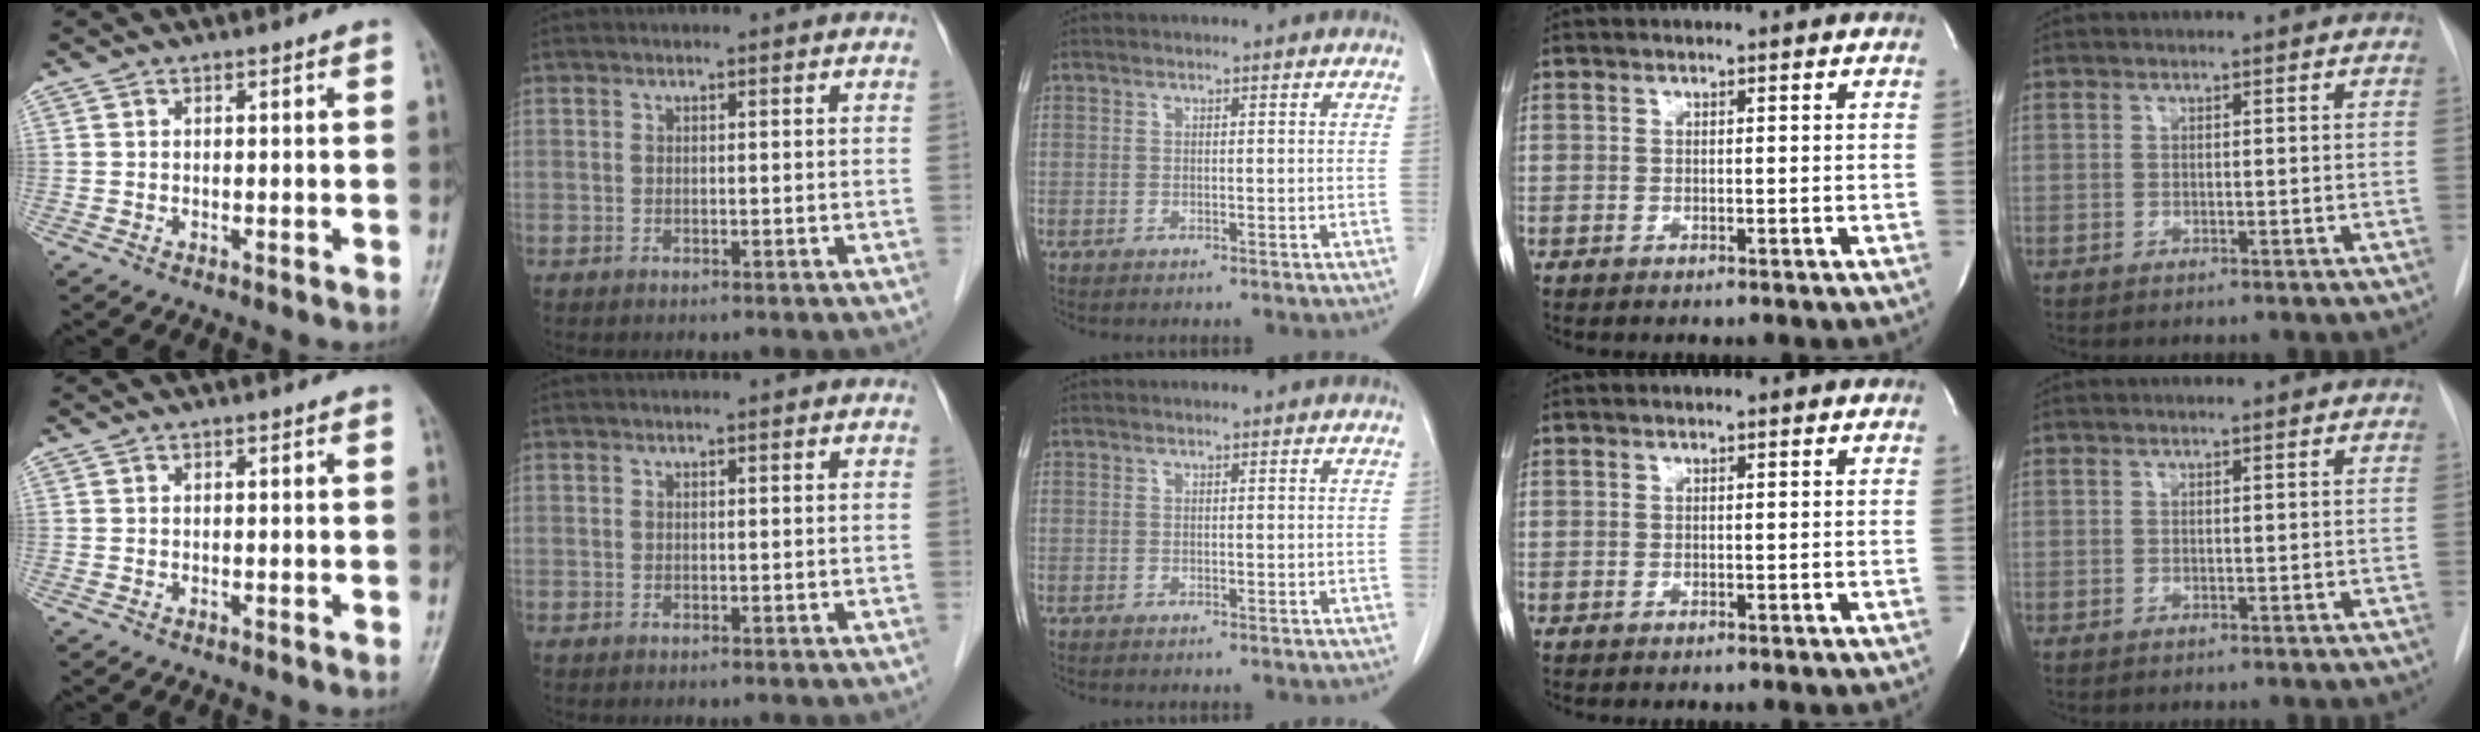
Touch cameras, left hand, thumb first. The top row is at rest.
{}